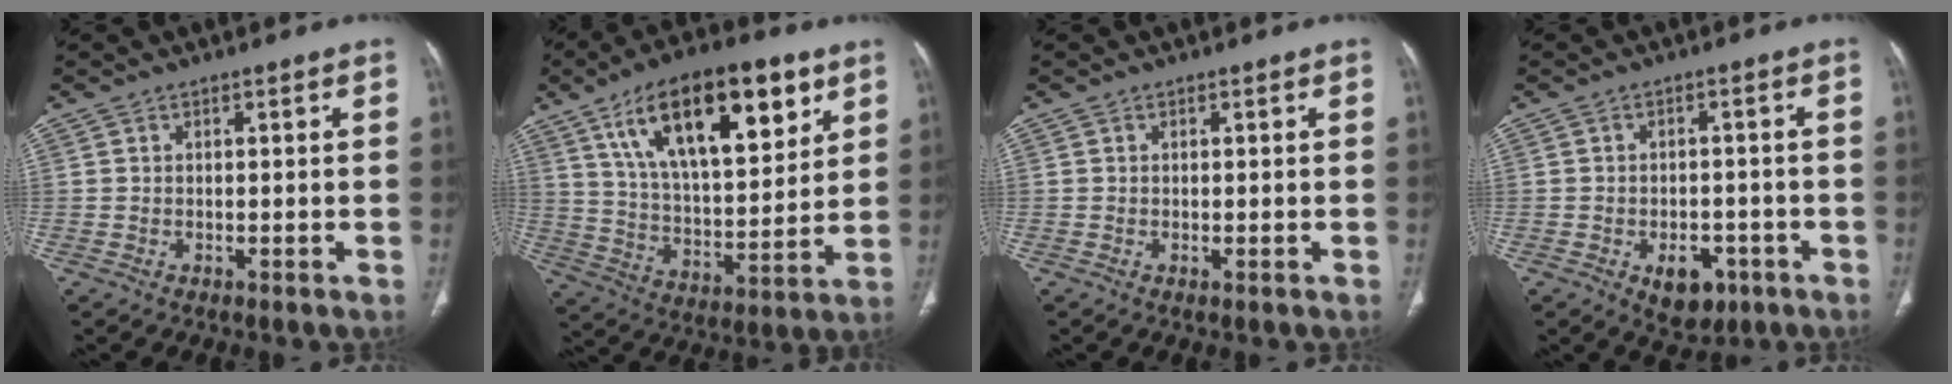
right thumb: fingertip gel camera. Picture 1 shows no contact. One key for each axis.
{"total": 24.2, "fx": 12.0, "fy": 10.1, "fz": 18.4, "tx": -0.266, "ty": -0.035, "tz": 0.206}
{"total": 0.0}
{"total": 6.7, "fx": -3.0, "fy": 4.3, "fz": 4.1, "tx": -0.035, "ty": 0.013, "tz": -0.034}